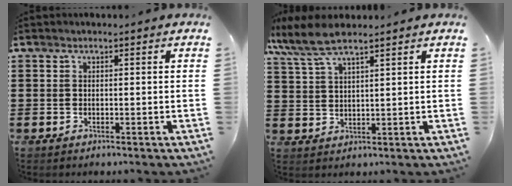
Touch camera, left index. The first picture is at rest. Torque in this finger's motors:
{"motor_torque": [1.18, 0.08, 0.82, 0.12]}